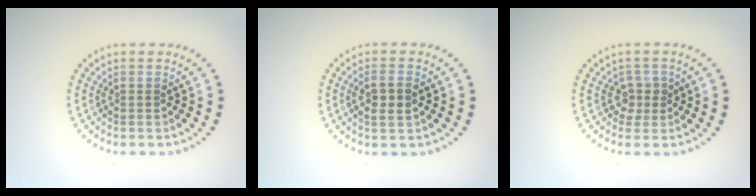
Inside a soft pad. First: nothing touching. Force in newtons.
{"total": 2.4, "press": 2.3, "slide": 0.6}
{"total": 1.3, "press": 1.2, "slide": 0.6}